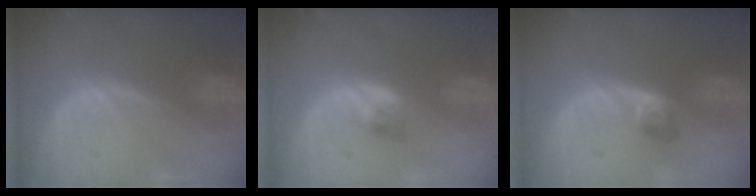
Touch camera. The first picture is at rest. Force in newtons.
{"total": 2.6, "press": 2.4, "slide": 1.0}
{"total": 2.6, "press": 2.4, "slide": 0.9}